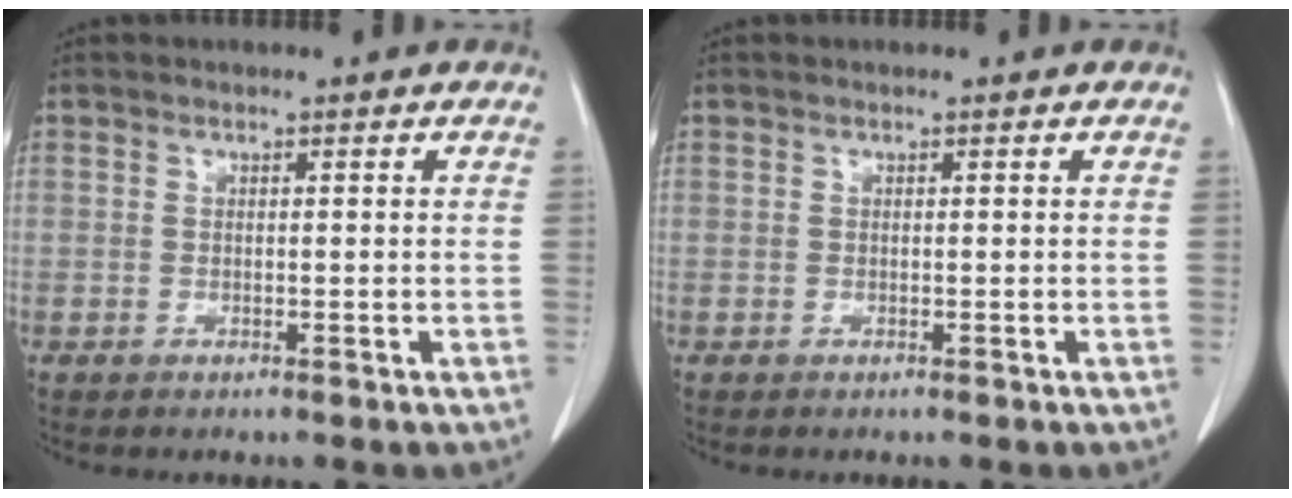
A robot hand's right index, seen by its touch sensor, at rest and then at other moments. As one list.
[{"total": 0.0}]